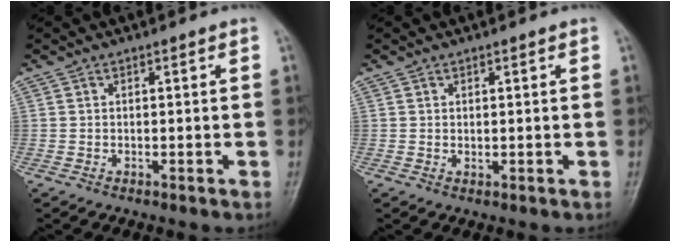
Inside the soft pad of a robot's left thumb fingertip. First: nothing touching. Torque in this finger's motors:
{"motor_torque": [0.01, -0.08, -0.11, -0.05, 0.00]}